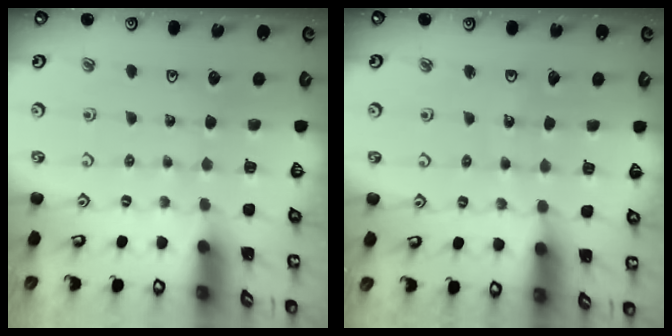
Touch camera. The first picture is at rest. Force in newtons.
{"total": 3.4, "press": 3.4, "slide": 0.2}